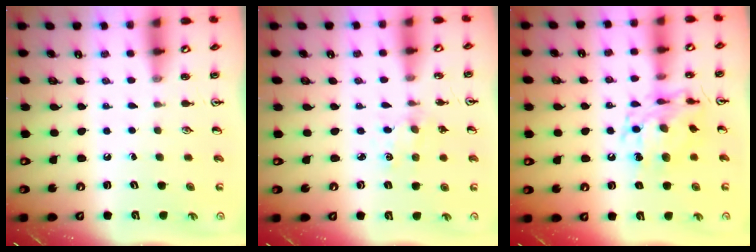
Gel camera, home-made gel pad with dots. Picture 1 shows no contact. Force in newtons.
{"total": 2.1, "press": 2.1, "slide": 0.4}
{"total": 11.8, "press": 11.8, "slide": 1.0}